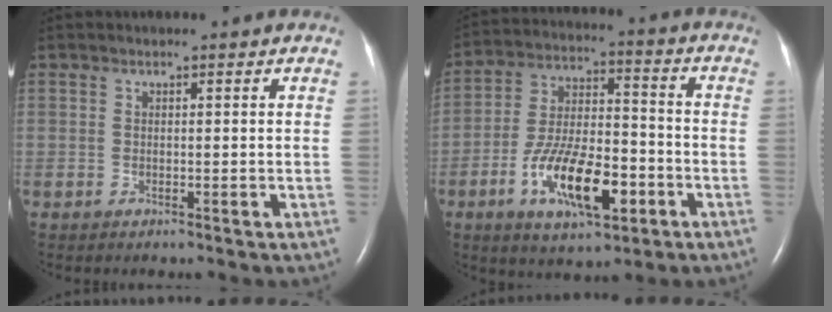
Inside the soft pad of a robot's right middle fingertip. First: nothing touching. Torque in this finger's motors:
{"motor_torque": [1.37, -0.77, 0.40, 0.18]}